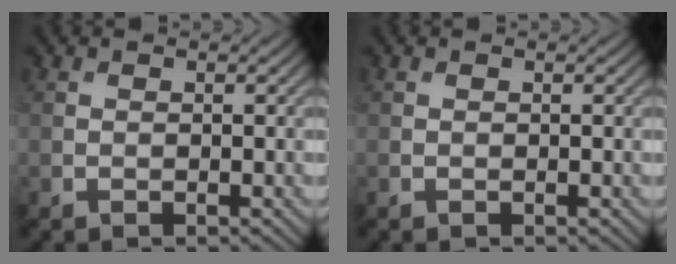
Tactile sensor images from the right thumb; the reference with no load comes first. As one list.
[{"total": 0.0}]